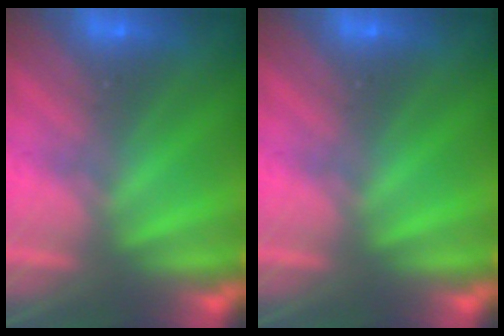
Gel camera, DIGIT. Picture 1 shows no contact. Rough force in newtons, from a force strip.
{"total": 0.0}